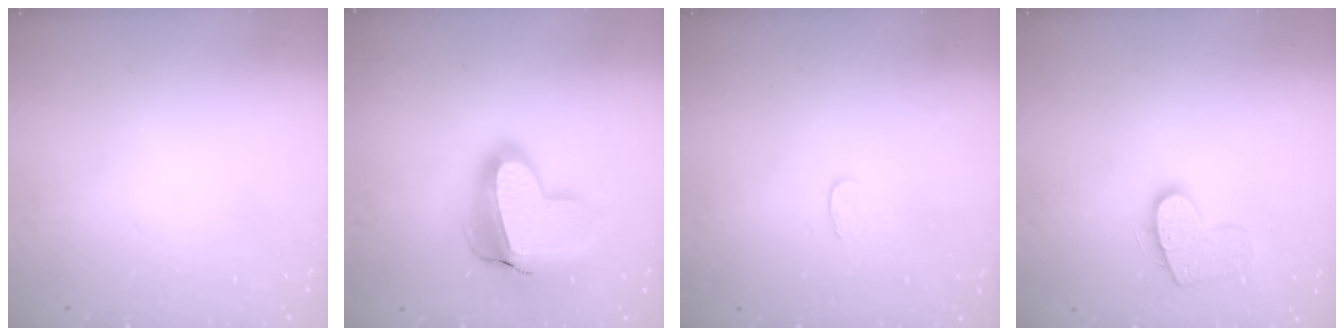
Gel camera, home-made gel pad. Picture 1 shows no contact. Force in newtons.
{"total": 19.2, "press": 19.2, "slide": 1.5}
{"total": 3.2, "press": 3.1, "slide": 0.3}
{"total": 11.1, "press": 11.1, "slide": 0.6}